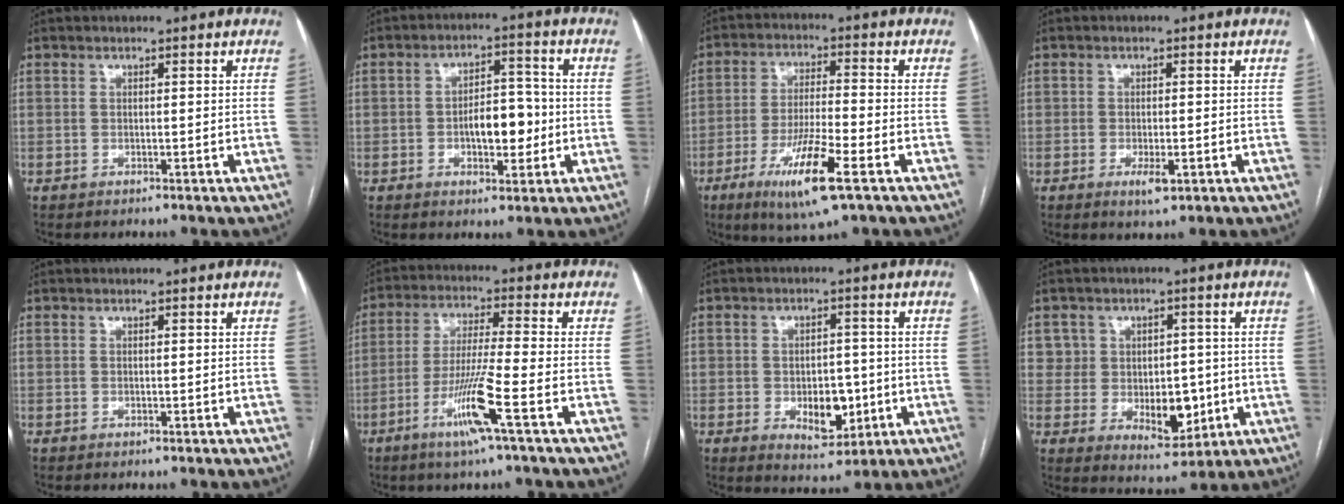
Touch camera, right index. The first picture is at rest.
{"total": 6.8, "force": [-1.2, 3.1, 5.9], "torque": [-0.093, 0.012, -0.016]}
{"total": 11.1, "force": [-5.4, 1.0, 9.6], "torque": [-0.182, -0.021, -0.095]}
{"total": 2.8, "force": [-1.1, 0.9, 2.4], "torque": [-0.038, -0.002, -0.013]}
{"total": 0.0}
{"total": 9.8, "force": [-4.4, -1.2, 8.7], "torque": [-0.168, -0.019, -0.090]}
{"total": 7.0, "force": [-1.7, 3.9, 5.5], "torque": [-0.078, 0.002, -0.015]}
{"total": 7.9, "force": [-0.4, 6.2, 4.9], "torque": [-0.051, 0.006, 0.010]}